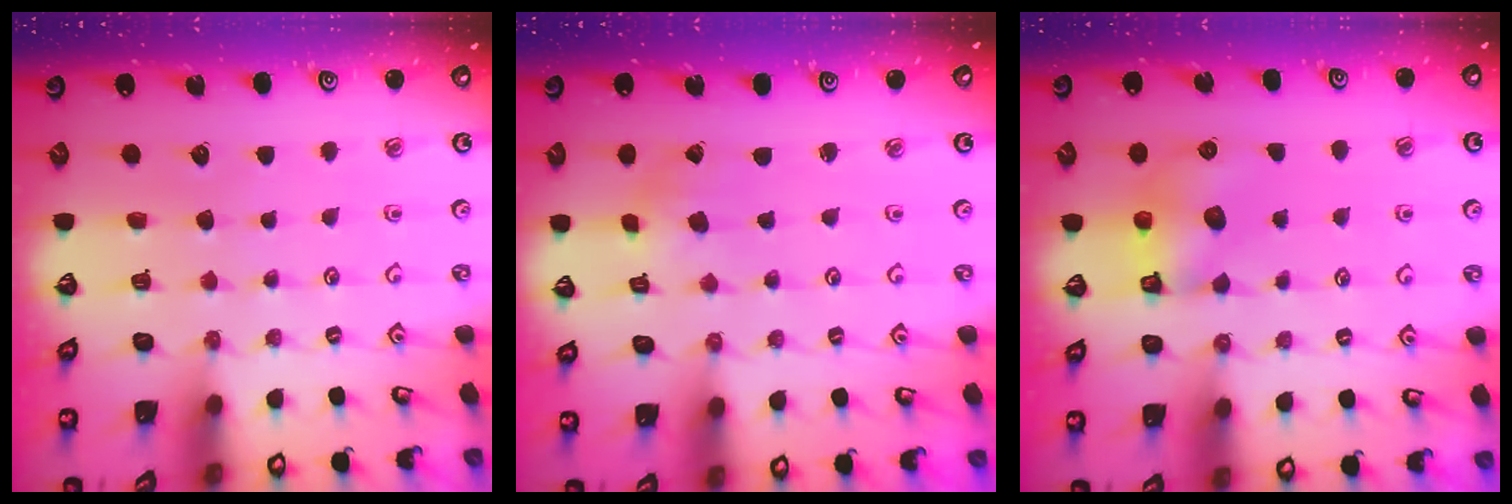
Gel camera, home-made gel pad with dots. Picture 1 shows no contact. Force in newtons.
{"total": 0.8, "press": 0.8, "slide": 0.1}
{"total": 6.8, "press": 6.8, "slide": 0.1}